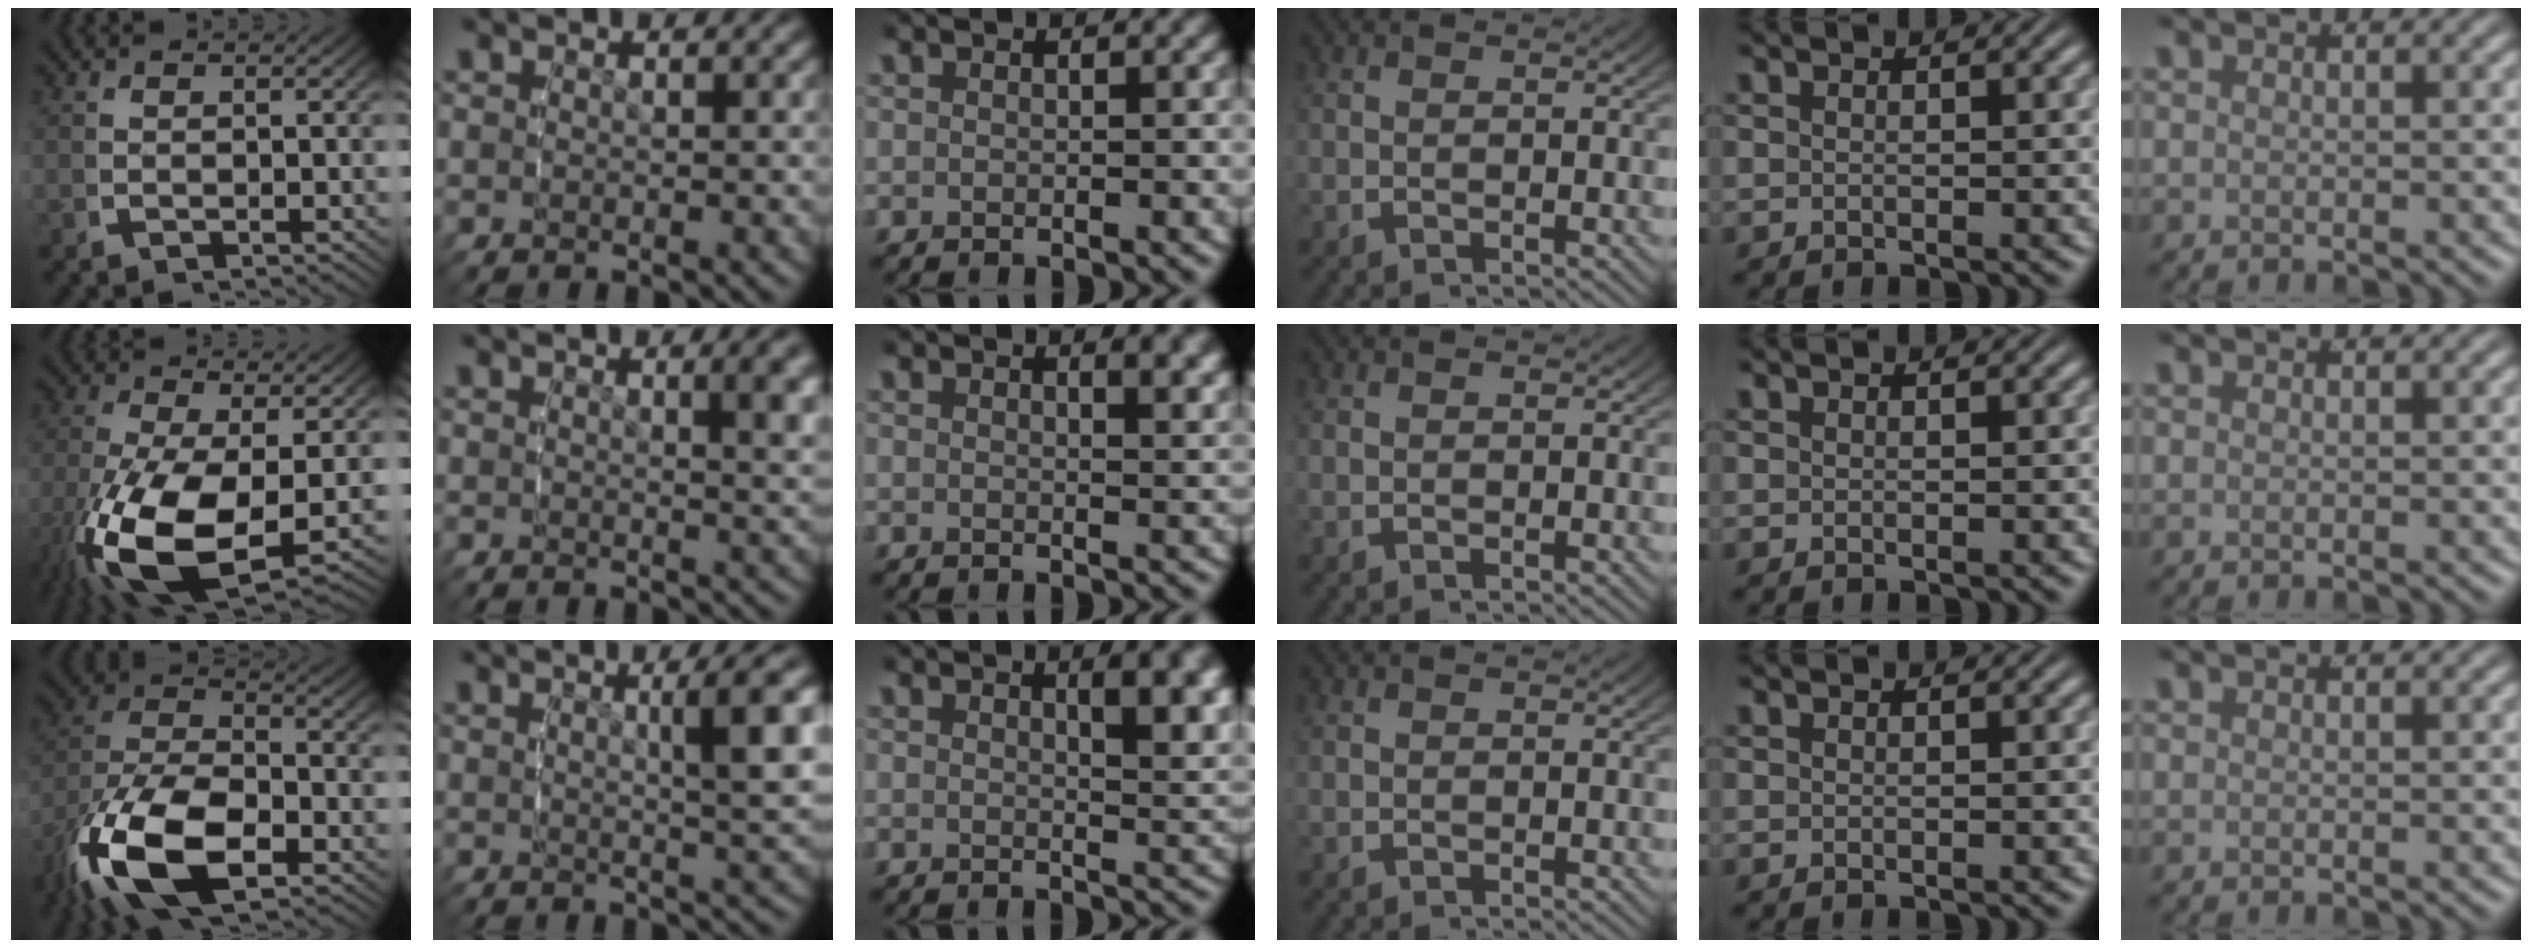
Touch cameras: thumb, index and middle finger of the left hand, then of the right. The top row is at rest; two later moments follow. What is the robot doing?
{"motion": "lift_and_place", "object": "screwdriver"}